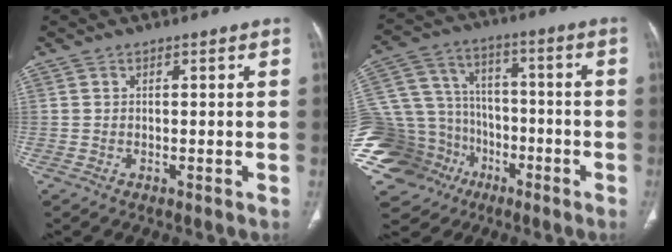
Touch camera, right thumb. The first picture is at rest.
{"total": 28.1, "force": [-11.4, 22.3, 12.9], "torque": [-0.315, 0.079, -0.184]}